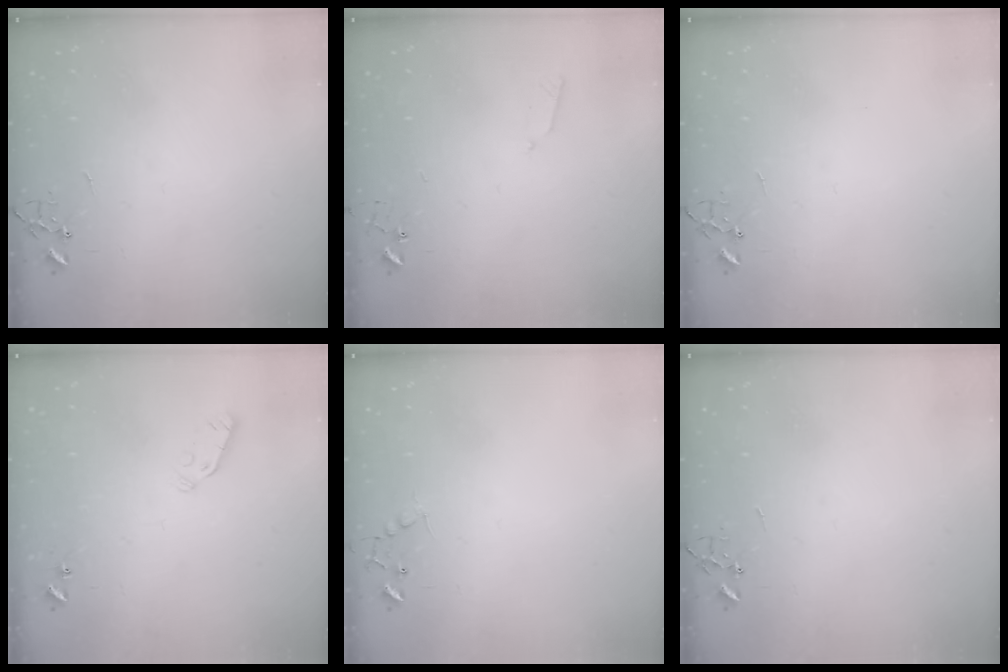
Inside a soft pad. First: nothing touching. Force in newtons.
{"total": 4.1, "press": 4.0, "slide": 0.6}
{"total": 0.0}
{"total": 3.9, "press": 3.8, "slide": 0.9}
{"total": 6.7, "press": 6.7, "slide": 0.4}
{"total": 0.0}